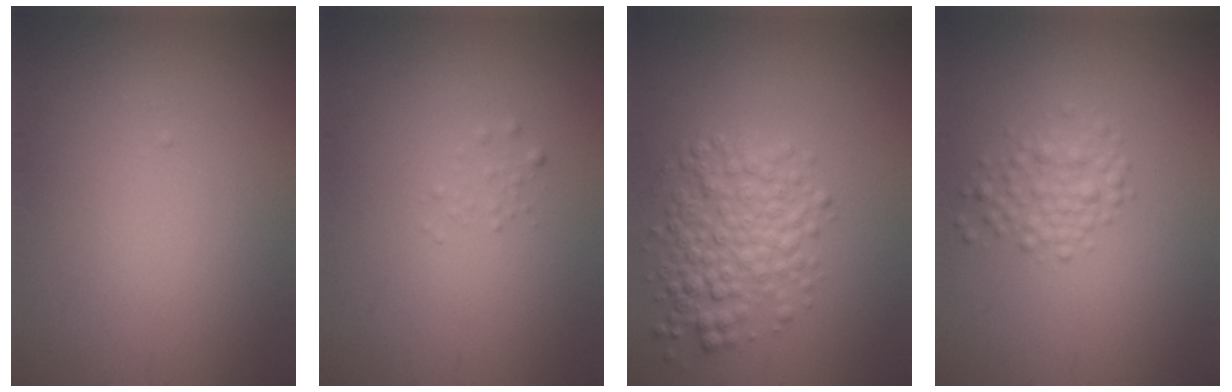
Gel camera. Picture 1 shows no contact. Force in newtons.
{"total": 0.6, "press": 0.6, "slide": 0.0}
{"total": 4.5, "press": 4.5, "slide": 0.1}
{"total": 2.2, "press": 2.2, "slide": 0.1}